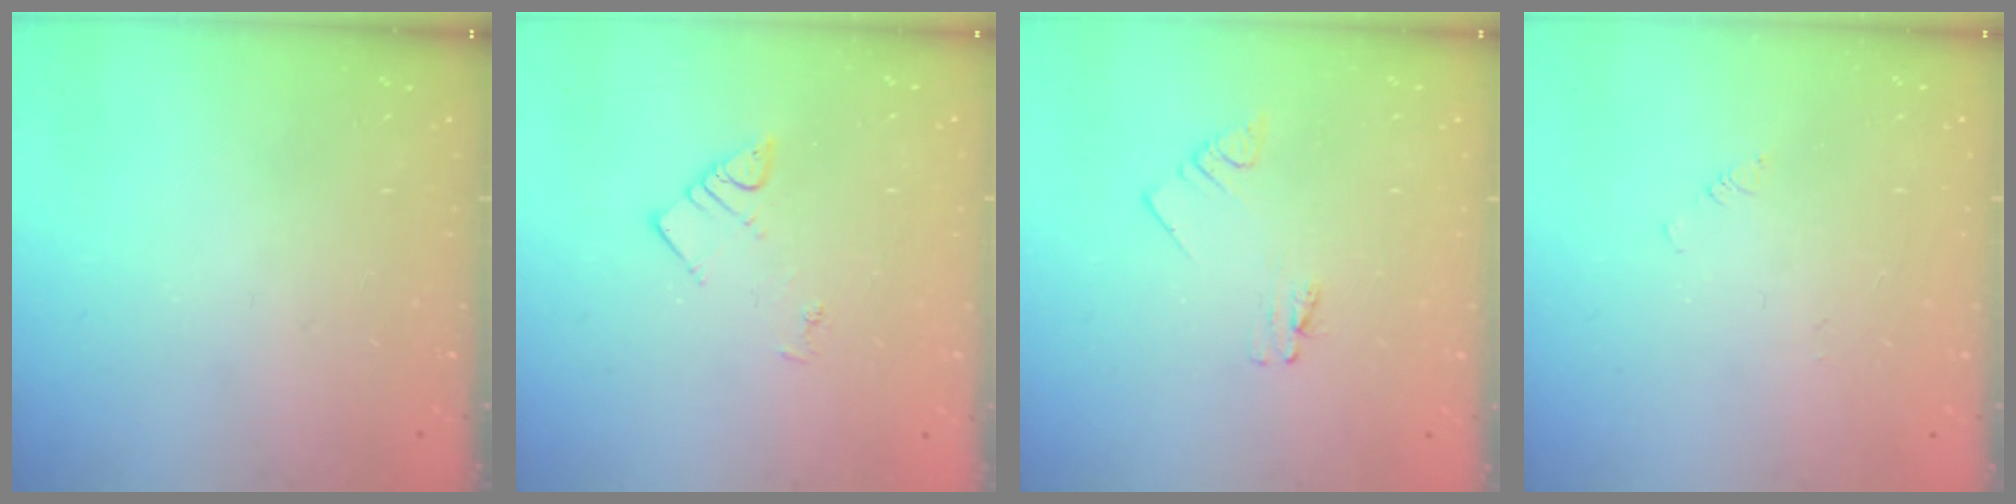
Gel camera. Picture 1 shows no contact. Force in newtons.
{"total": 3.7, "press": 3.6, "slide": 0.4}
{"total": 1.1, "press": 1.1, "slide": 0.0}
{"total": 1.4, "press": 1.3, "slide": 0.3}